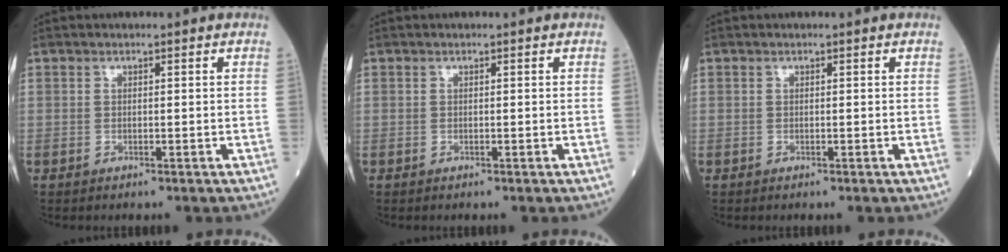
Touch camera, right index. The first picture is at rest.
{"total": 0.0}
{"total": 0.0}